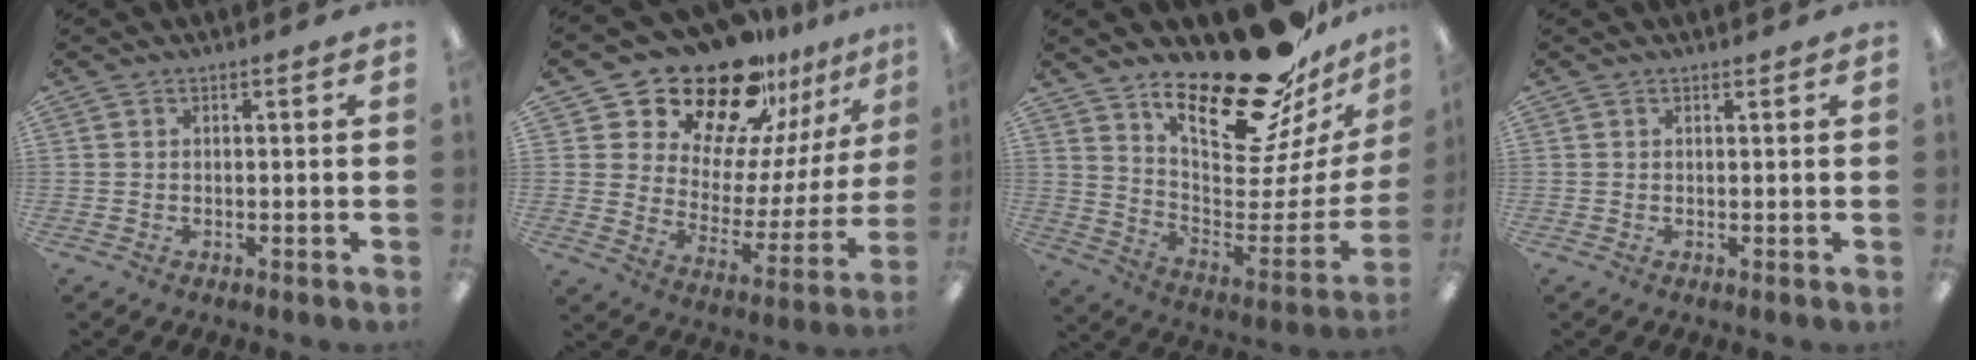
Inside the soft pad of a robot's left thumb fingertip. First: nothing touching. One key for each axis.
{"total": 24.6, "fx": 20.4, "fy": 10.4, "fz": 9.0, "tx": -0.162, "ty": -0.143, "tz": 0.366}
{"total": 24.9, "fx": 19.7, "fy": 7.4, "fz": 13.3, "tx": -0.180, "ty": -0.151, "tz": 0.328}
{"total": 0.7, "fx": 0.6, "fy": 0.3, "fz": 0.0, "tx": 0.007, "ty": -0.003, "tz": 0.009}